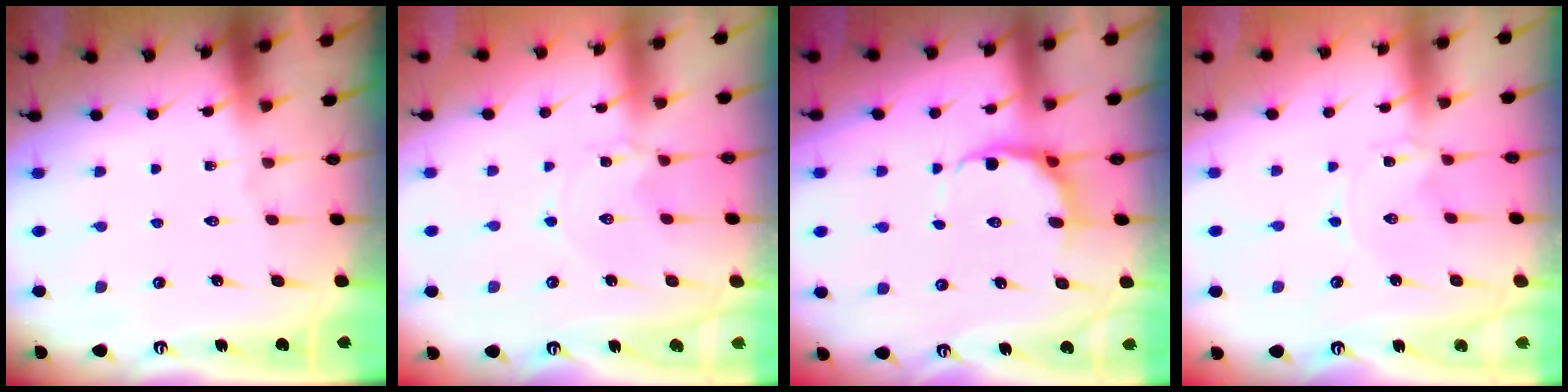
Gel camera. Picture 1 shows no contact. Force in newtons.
{"total": 1.8, "press": 1.8, "slide": 0.3}
{"total": 7.6, "press": 7.0, "slide": 3.1}
{"total": 0.0}